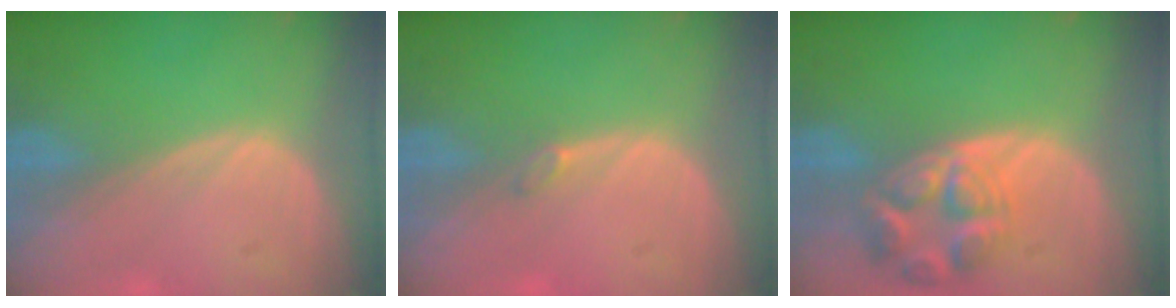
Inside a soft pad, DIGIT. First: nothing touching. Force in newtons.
{"total": 0.9, "press": 0.9, "slide": 0.3}
{"total": 7.8, "press": 7.0, "slide": 3.5}